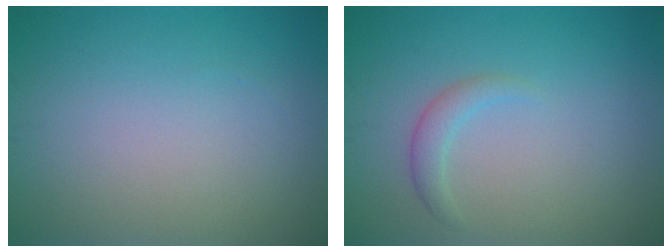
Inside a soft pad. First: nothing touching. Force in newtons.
{"total": 1.5, "press": 1.5, "slide": 0.2}